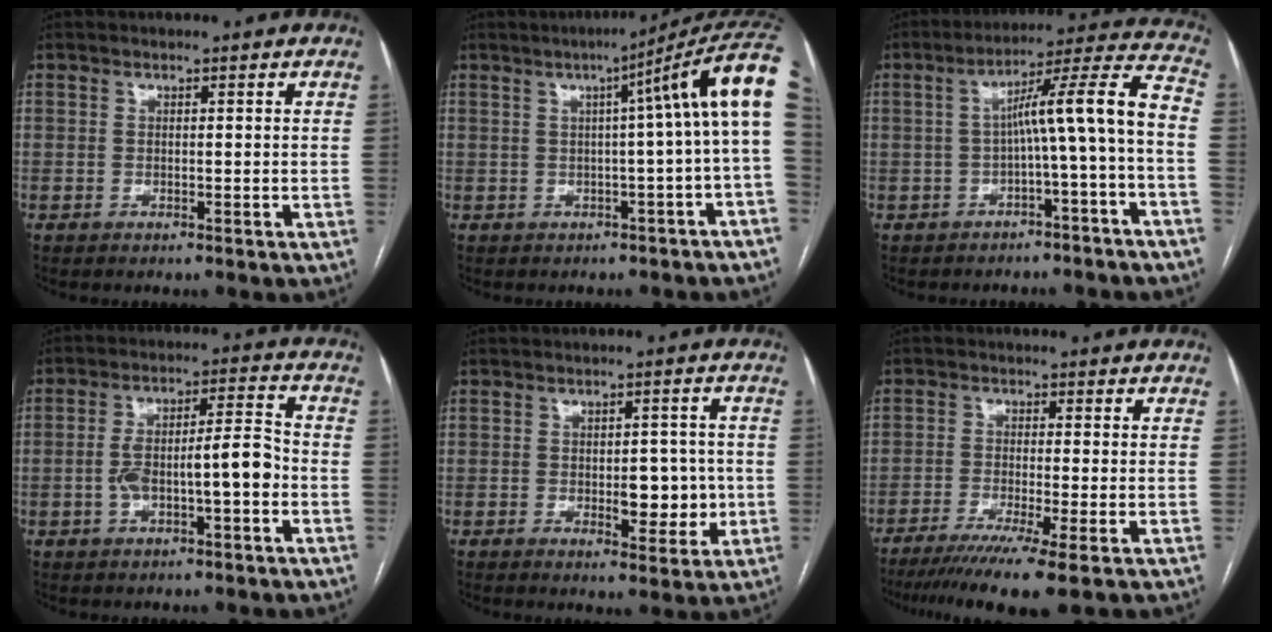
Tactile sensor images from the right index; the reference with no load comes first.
{"total": 11.2, "force": [2.3, -1.1, 10.9], "torque": [-0.124, 0.039, 0.023]}
{"total": 11.0, "force": [-2.3, -0.6, 10.8], "torque": [-0.149, 0.039, -0.034]}
{"total": 9.3, "force": [-2.1, 2.0, 8.8], "torque": [-0.157, 0.032, -0.030]}
{"total": 6.0, "force": [-0.8, 2.9, 5.3], "torque": [-0.061, 0.006, -0.002]}
{"total": 10.1, "force": [-6.8, -0.7, 7.5], "torque": [-0.116, -0.025, -0.108]}